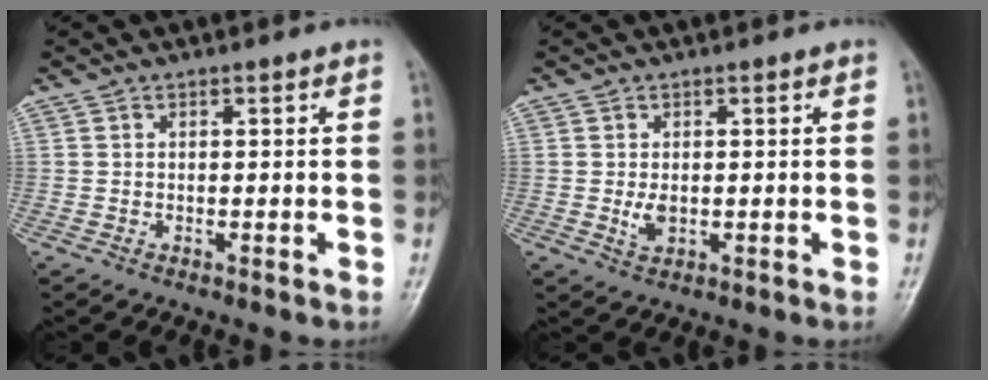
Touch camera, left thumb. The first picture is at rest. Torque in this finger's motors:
{"motor_torque": [0.59, 0.74, 0.35, -0.11, 0.01]}